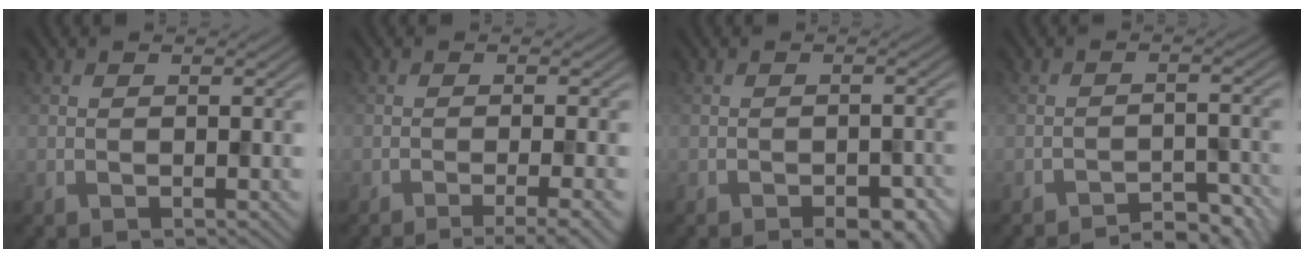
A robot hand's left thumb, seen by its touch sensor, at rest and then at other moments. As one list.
[{"total": 4.4, "force": [-2.2, 0.7, 3.8], "torque": [-0.049, 0.006, -0.039]}, {"total": 4.0, "force": [-2.6, 1.5, 2.6], "torque": [-0.035, -0.002, -0.025]}, {"total": 5.0, "force": [-4.6, 0.9, 1.9], "torque": [-0.031, 0.011, -0.061]}]